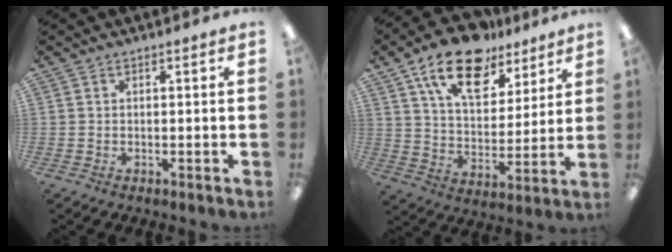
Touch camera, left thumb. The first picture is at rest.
{"total": 17.3, "force": [11.6, 8.9, 9.2], "torque": [-0.151, -0.059, 0.204]}